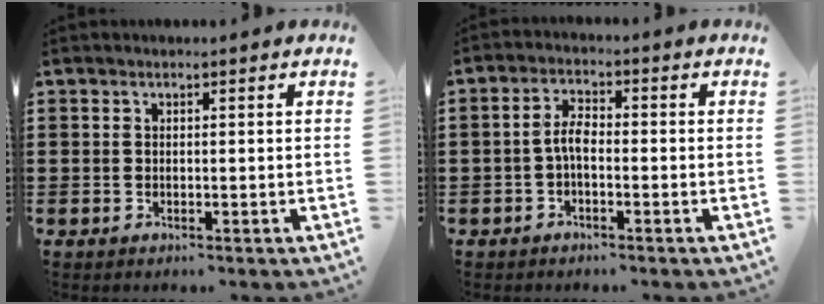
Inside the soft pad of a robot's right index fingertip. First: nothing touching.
{"total": 3.3, "force": [-0.9, 1.3, 2.9], "torque": [-0.068, 0.004, -0.022]}